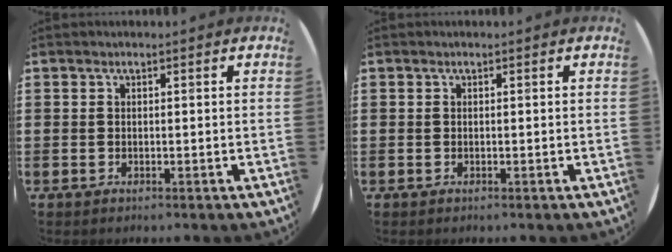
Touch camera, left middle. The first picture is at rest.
{"total": 0.0}